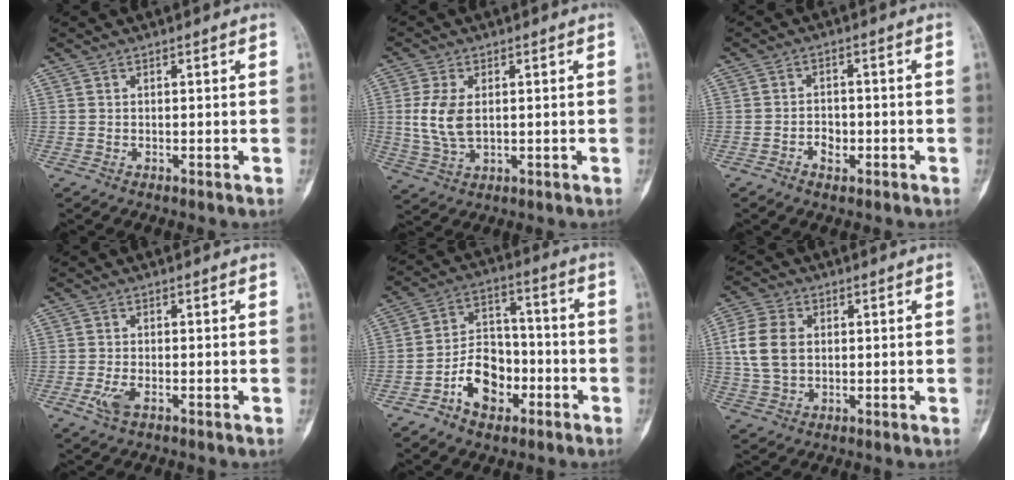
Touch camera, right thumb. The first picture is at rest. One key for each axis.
{"total": 7.7, "fx": 0.7, "fy": 4.5, "fz": 6.2, "tx": -0.134, "ty": -0.006, "tz": 0.021}
{"total": 3.2, "fx": -1.5, "fy": 2.2, "fz": 1.8, "tx": -0.018, "ty": 0.012, "tz": -0.025}
{"total": 3.0, "fx": -1.2, "fy": 1.4, "fz": 2.4, "tx": -0.059, "ty": -0.001, "tz": -0.024}
{"total": 11.3, "fx": -4.9, "fy": 7.7, "fz": 6.6, "tx": -0.084, "ty": 0.047, "tz": -0.088}
{"total": 9.6, "fx": 1.2, "fy": 7.0, "fz": 6.6, "tx": -0.134, "ty": 0.006, "tz": 0.025}